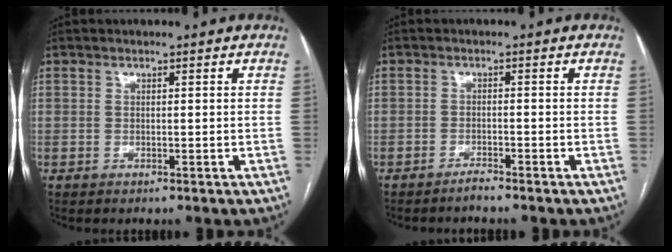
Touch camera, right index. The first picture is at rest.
{"total": 1.6, "force": [-1.5, -0.3, 0.4], "torque": [-0.009, -0.001, -0.027]}